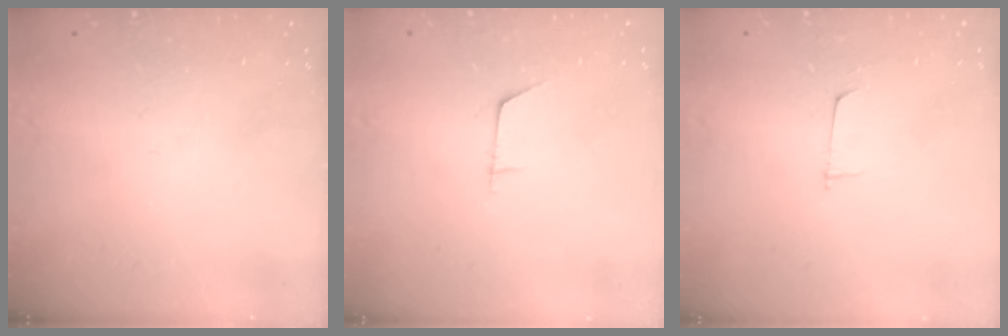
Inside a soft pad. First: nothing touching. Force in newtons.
{"total": 5.7, "press": 5.7, "slide": 0.5}
{"total": 4.6, "press": 4.6, "slide": 0.4}